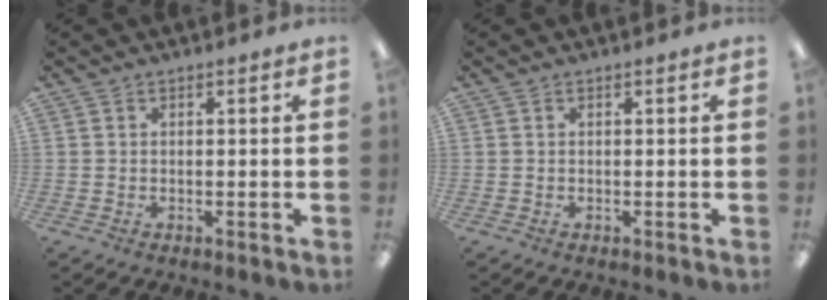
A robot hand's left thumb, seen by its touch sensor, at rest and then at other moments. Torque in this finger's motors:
{"motor_torque": [-0.01, -0.01, -0.02, 0.01, 0.00]}